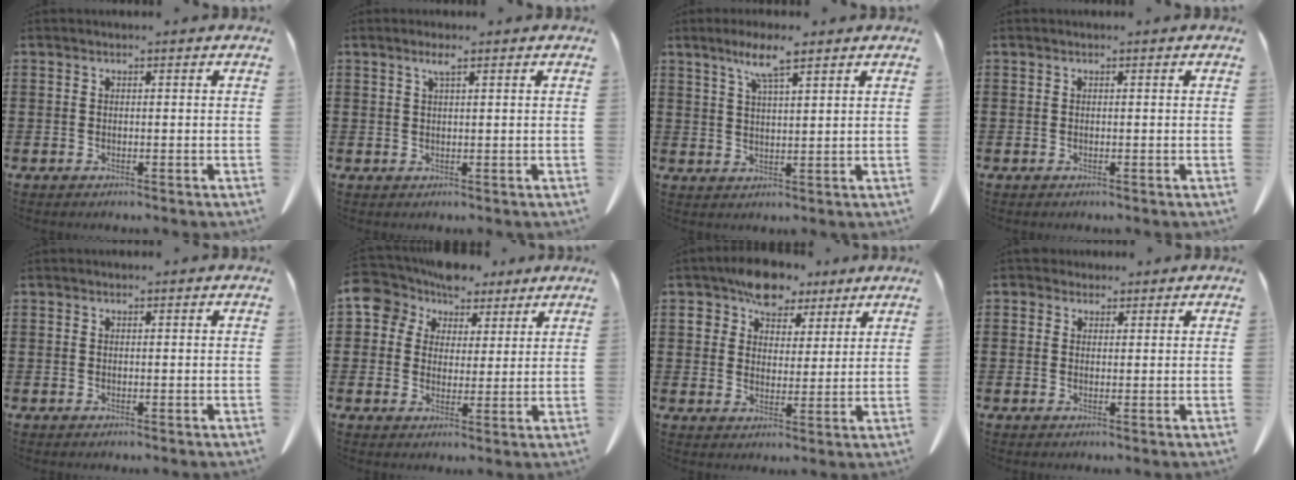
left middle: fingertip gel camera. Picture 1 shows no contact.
{"total": 1.9, "force": [1.1, 0.2, 1.5], "torque": [-0.032, 0.002, 0.019]}
{"total": 5.8, "force": [4.0, 0.6, 4.2], "torque": [-0.092, 0.000, 0.067]}
{"total": 0.0}
{"total": 0.0}
{"total": 8.1, "force": [5.7, 5.4, 2.0], "torque": [-0.072, -0.012, 0.106]}
{"total": 7.6, "force": [5.8, 4.4, 2.5], "torque": [-0.068, 0.002, 0.107]}
{"total": 2.1, "force": [1.6, 1.2, 0.3], "torque": [-0.012, 0.007, 0.033]}